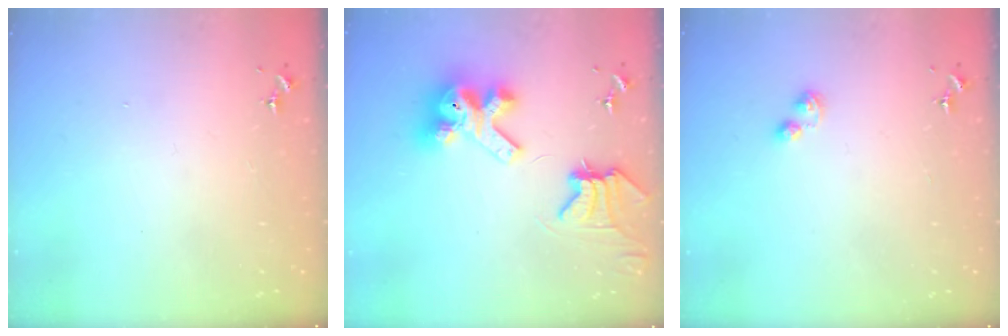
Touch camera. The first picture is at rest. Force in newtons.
{"total": 12.7, "press": 12.6, "slide": 1.6}
{"total": 3.4, "press": 3.4, "slide": 0.4}